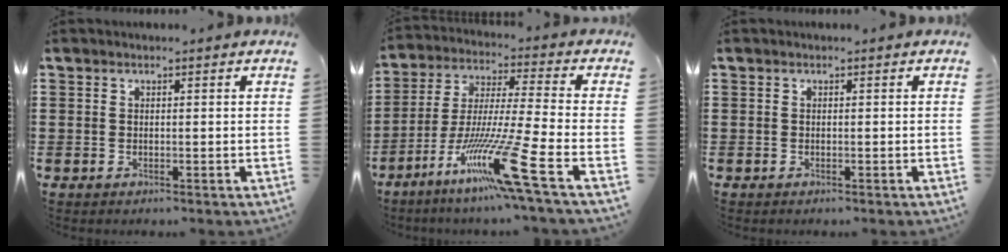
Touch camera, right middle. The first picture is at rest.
{"total": 14.1, "force": [-8.1, -0.4, 11.5], "torque": [-0.230, -0.015, -0.155]}
{"total": 0.0}